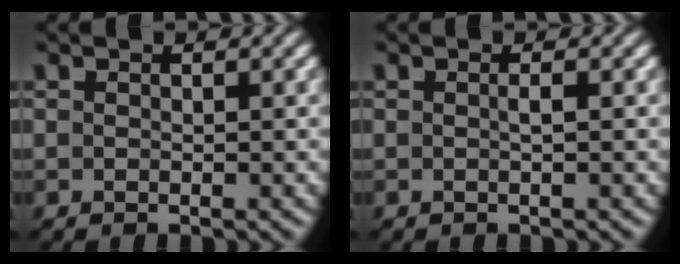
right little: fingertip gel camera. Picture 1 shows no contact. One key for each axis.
{"total": 0.8, "fx": -0.4, "fy": -0.3, "fz": 0.6, "tx": -0.012, "ty": -0.003, "tz": -0.004}